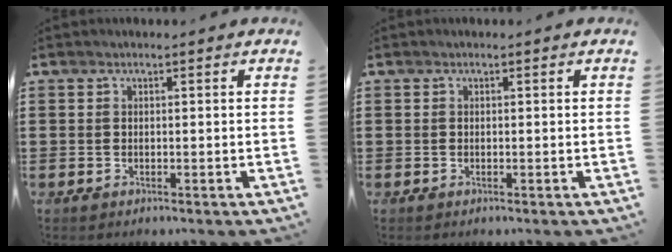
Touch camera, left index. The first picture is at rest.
{"total": 0.0}